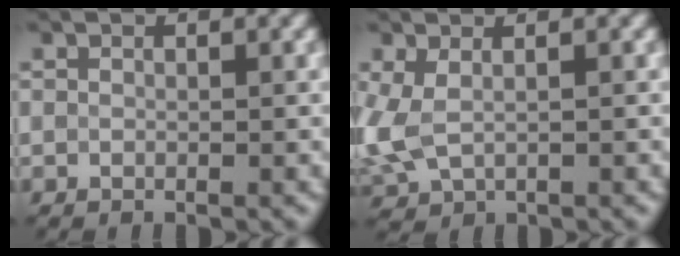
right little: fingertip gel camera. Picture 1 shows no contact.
{"total": 3.5, "force": [-0.2, 2.2, 2.7], "torque": [-0.086, -0.006, 0.000]}